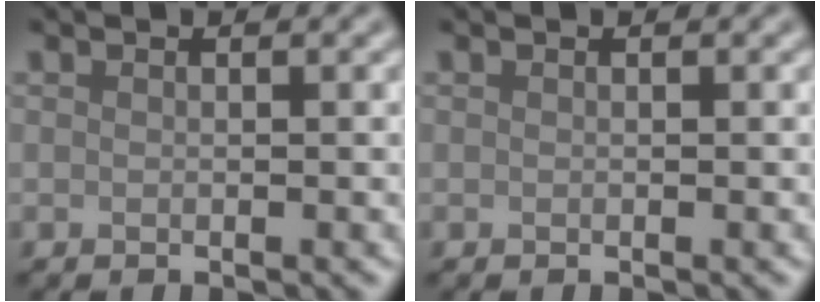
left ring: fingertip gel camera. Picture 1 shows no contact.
{"total": 0.0}